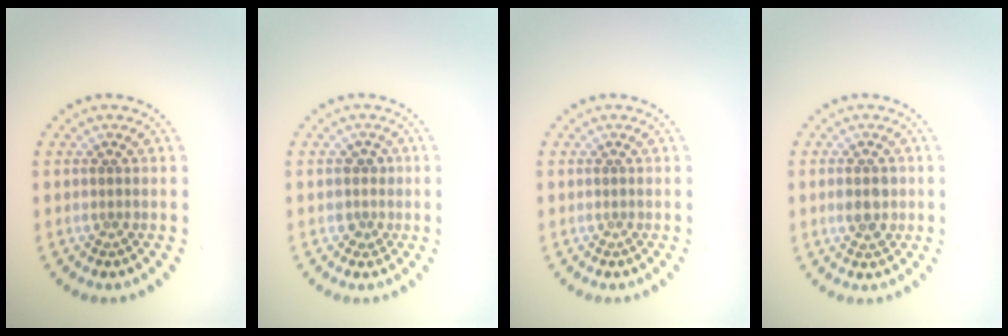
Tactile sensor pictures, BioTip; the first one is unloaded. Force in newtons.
{"total": 1.4, "press": 1.3, "slide": 0.7}
{"total": 0.0}
{"total": 2.3, "press": 2.3, "slide": 0.1}